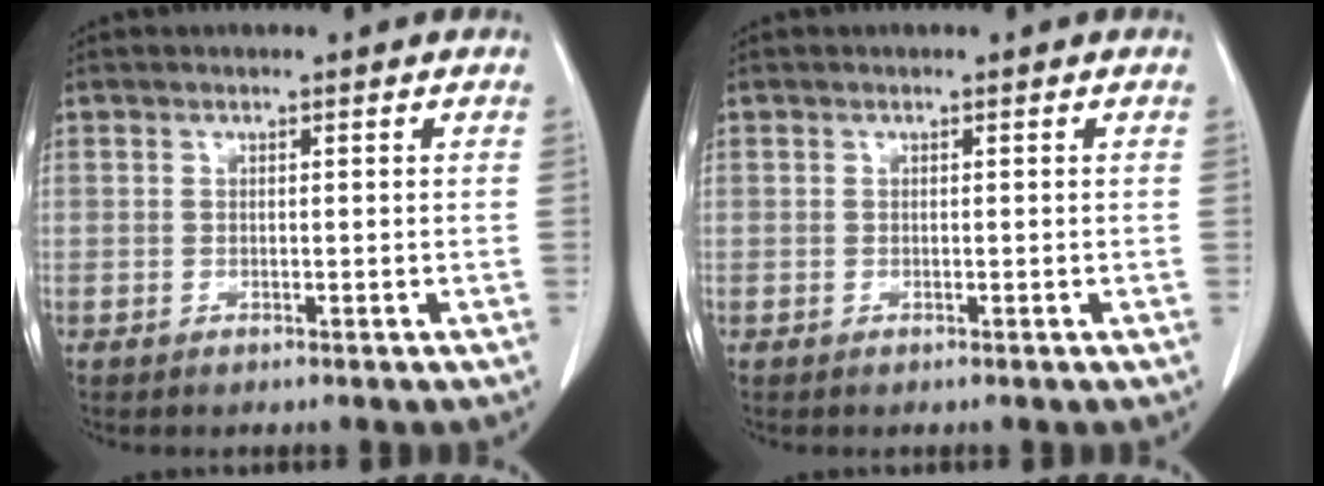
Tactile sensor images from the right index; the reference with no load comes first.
{"total": 0.0}